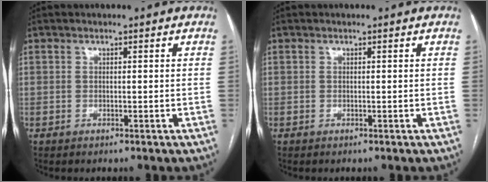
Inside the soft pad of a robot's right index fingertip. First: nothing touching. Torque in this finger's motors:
{"motor_torque": [0.00, 0.00, 0.00, 0.00]}